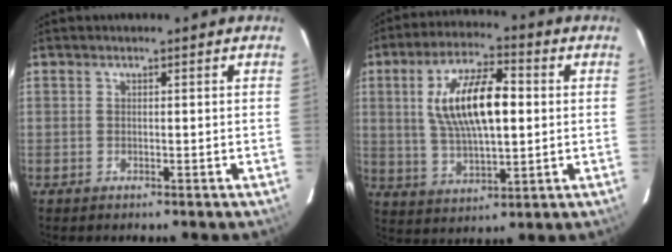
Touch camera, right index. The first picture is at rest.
{"total": 14.8, "force": [2.2, 5.6, 13.5], "torque": [-0.252, 0.011, 0.044]}